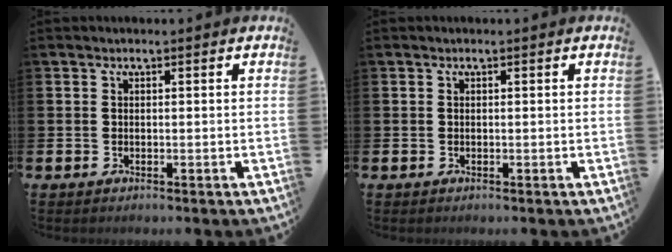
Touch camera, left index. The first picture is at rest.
{"total": 0.0}